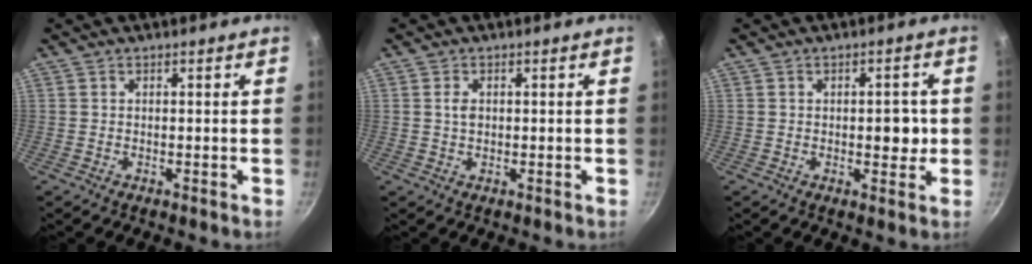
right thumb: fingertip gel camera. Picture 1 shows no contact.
{"total": 1.9, "force": [0.3, 1.2, 1.4], "torque": [-0.023, -0.001, 0.005]}
{"total": 4.8, "force": [-0.1, 2.6, 4.1], "torque": [-0.032, 0.001, -0.001]}